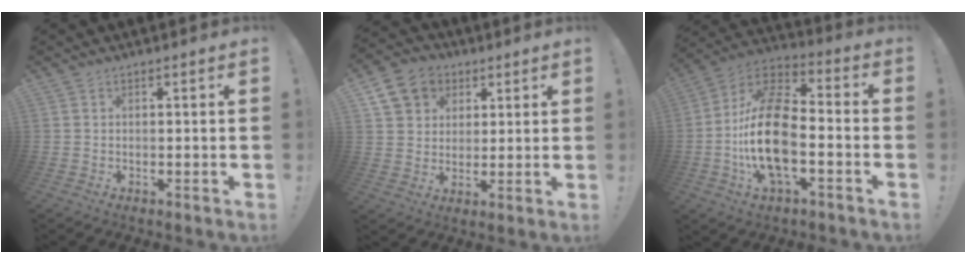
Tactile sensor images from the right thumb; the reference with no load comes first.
{"total": 11.7, "force": [4.9, 9.7, 4.3], "torque": [-0.059, -0.020, 0.101]}
{"total": 20.9, "force": [-3.9, 10.5, 17.6], "torque": [-0.346, 0.024, -0.065]}